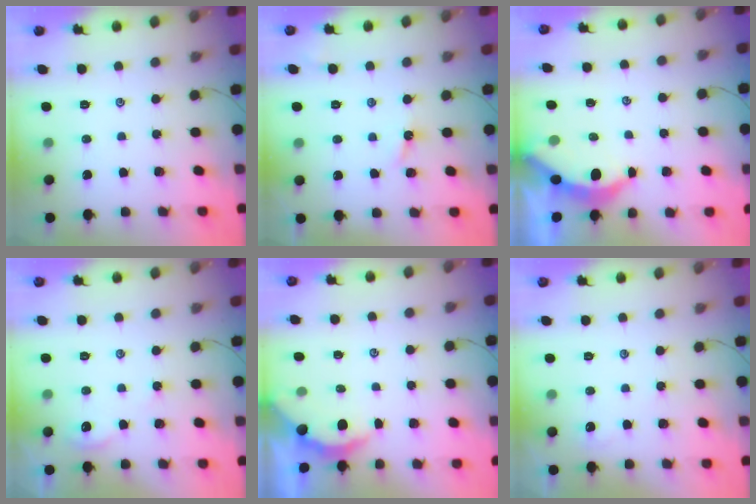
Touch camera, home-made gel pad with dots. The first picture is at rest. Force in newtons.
{"total": 2.6, "press": 2.6, "slide": 0.3}
{"total": 3.7, "press": 3.7, "slide": 0.4}
{"total": 2.8, "press": 2.7, "slide": 0.4}
{"total": 2.4, "press": 2.3, "slide": 0.4}
{"total": 1.7, "press": 1.7, "slide": 0.3}